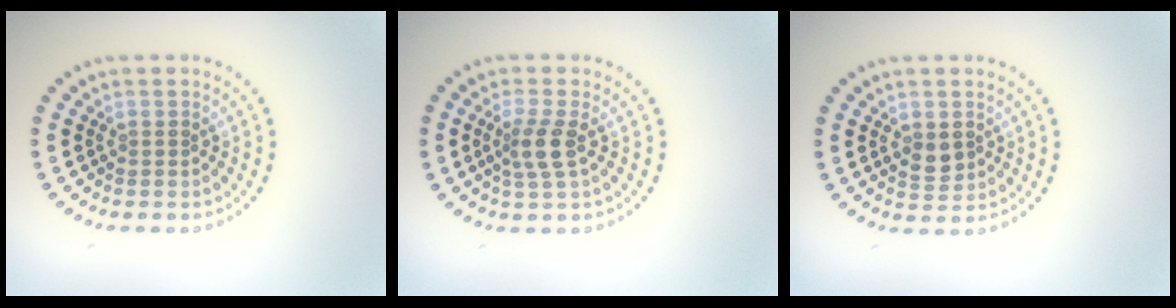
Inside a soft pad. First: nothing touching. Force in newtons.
{"total": 2.4, "press": 1.9, "slide": 1.4}
{"total": 1.8, "press": 1.7, "slide": 0.3}